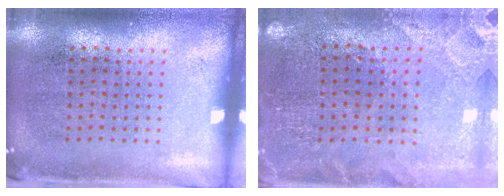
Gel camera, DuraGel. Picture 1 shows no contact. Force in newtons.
{"total": 0.7, "press": 0.7, "slide": 0.2}